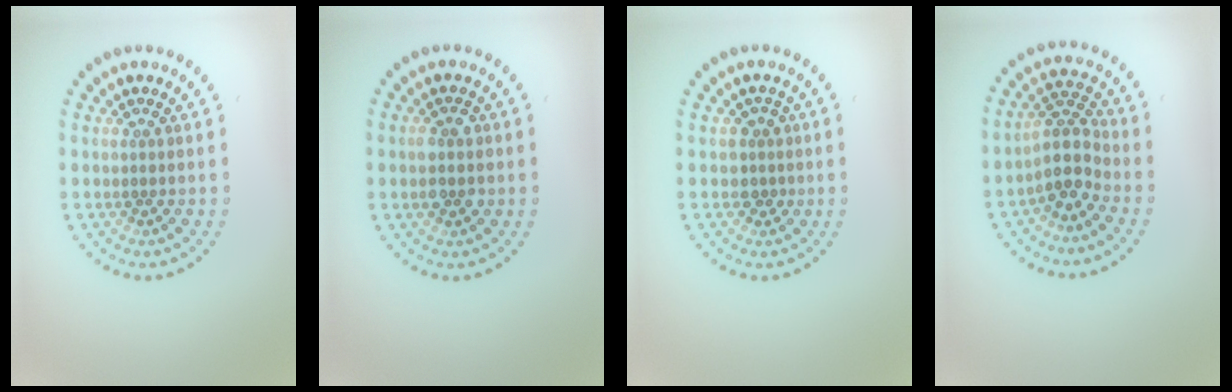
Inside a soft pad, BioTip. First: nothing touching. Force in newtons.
{"total": 2.8, "press": 2.8, "slide": 0.3}
{"total": 1.6, "press": 1.2, "slide": 1.0}
{"total": 3.6, "press": 3.0, "slide": 2.0}